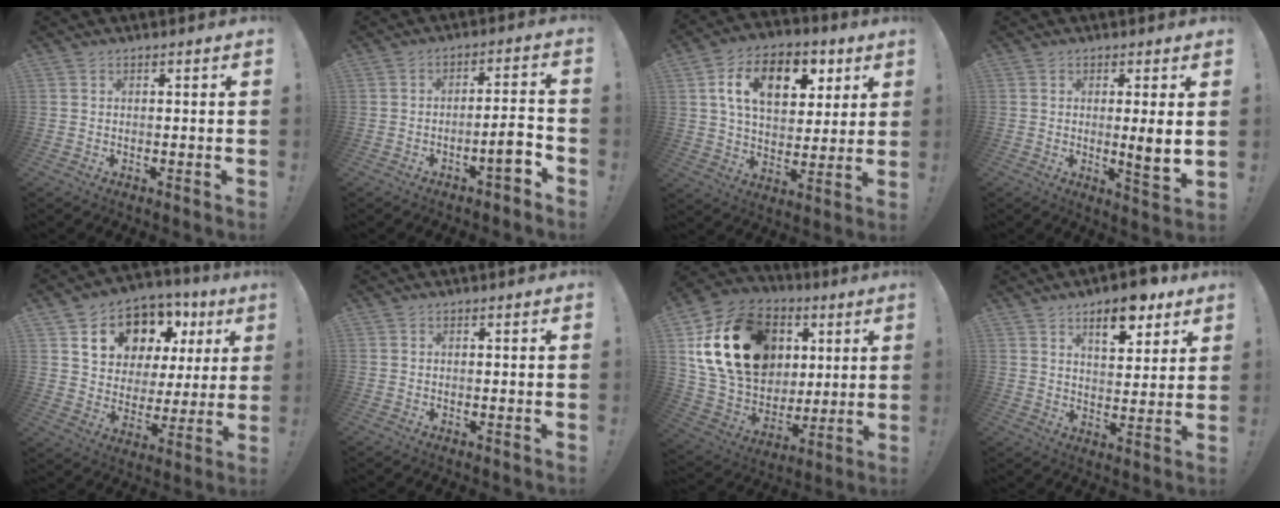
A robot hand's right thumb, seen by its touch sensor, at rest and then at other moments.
{"total": 7.3, "force": [-3.5, 1.4, 6.2], "torque": [-0.088, 0.013, -0.059]}
{"total": 16.5, "force": [6.5, 10.6, 10.8], "torque": [-0.162, -0.014, 0.115]}
{"total": 5.7, "force": [1.1, -0.2, 5.6], "torque": [-0.076, -0.019, 0.015]}
{"total": 13.6, "force": [8.6, 9.4, 4.8], "torque": [-0.071, -0.066, 0.172]}
{"total": 0.0}
{"total": 24.4, "force": [7.9, 18.3, 14.0], "torque": [-0.245, -0.022, 0.176]}
{"total": 10.5, "force": [6.6, 4.4, 6.9], "torque": [-0.084, -0.035, 0.112]}